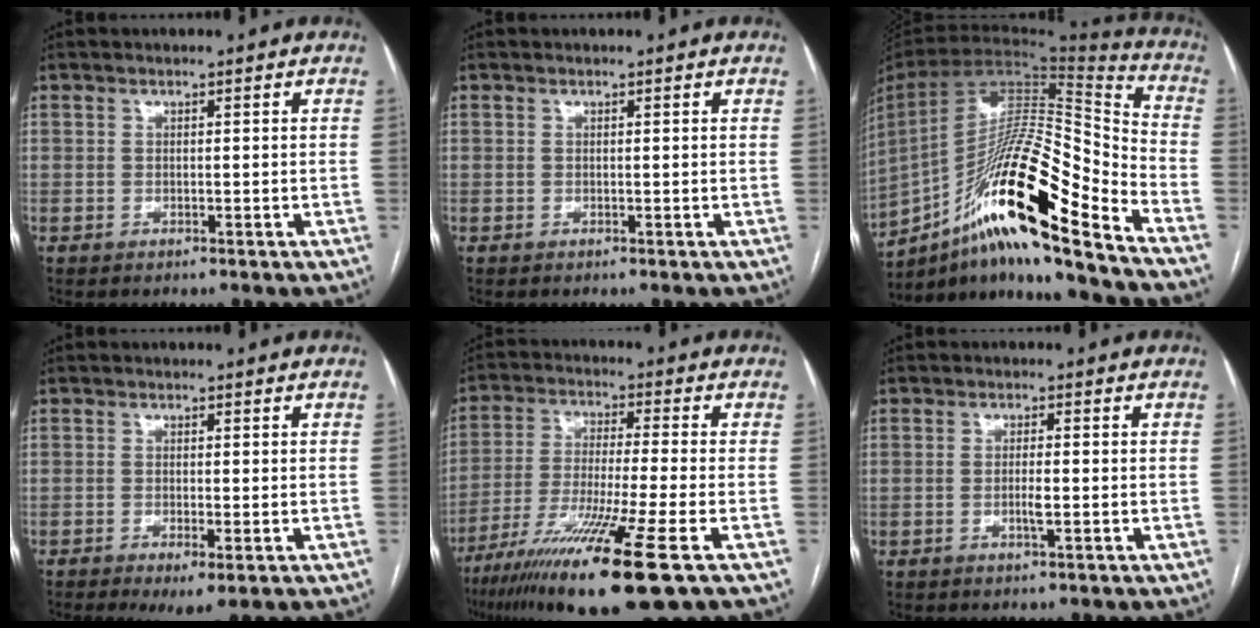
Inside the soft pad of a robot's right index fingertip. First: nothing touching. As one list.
[{"total": 0.0}, {"total": 25.0, "force": [-14.4, 2.5, 20.3], "torque": [-0.351, 0.001, -0.253]}, {"total": 3.7, "force": [-1.8, 0.7, 3.2], "torque": [-0.044, -0.011, -0.023]}, {"total": 16.8, "force": [-9.6, -0.6, 13.8], "torque": [-0.254, -0.047, -0.172]}, {"total": 2.1, "force": [-0.5, 0.0, 2.1], "torque": [-0.041, -0.002, -0.009]}]